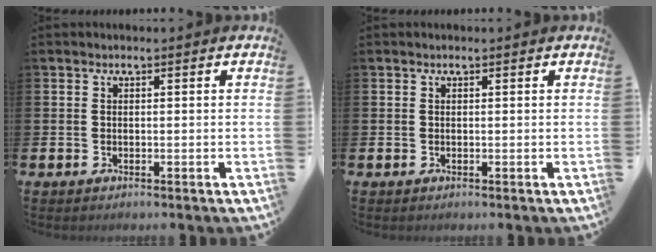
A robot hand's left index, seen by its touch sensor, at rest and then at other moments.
{"total": 0.0}